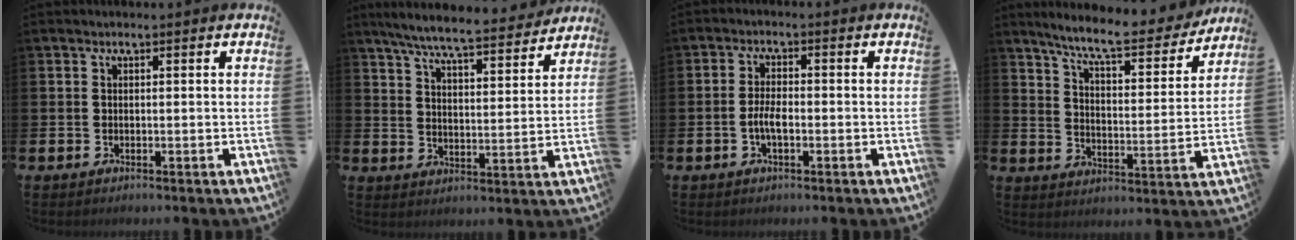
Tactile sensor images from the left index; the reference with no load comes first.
{"total": 7.3, "force": [6.9, 0.4, 2.5], "torque": [-0.064, -0.050, 0.116]}
{"total": 3.0, "force": [-0.8, 1.2, 2.6], "torque": [-0.051, 0.000, -0.020]}
{"total": 8.5, "force": [7.6, 1.2, 3.5], "torque": [-0.090, -0.049, 0.128]}